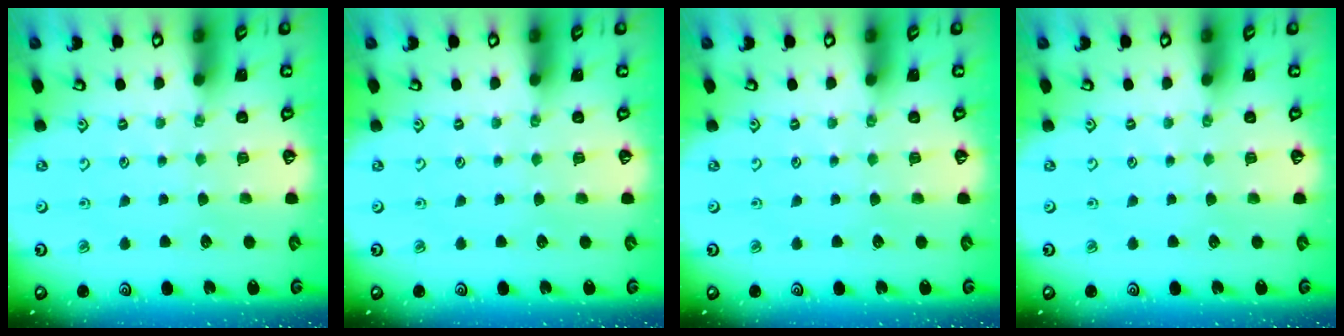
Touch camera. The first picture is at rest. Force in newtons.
{"total": 0.0}
{"total": 0.0}
{"total": 0.0}